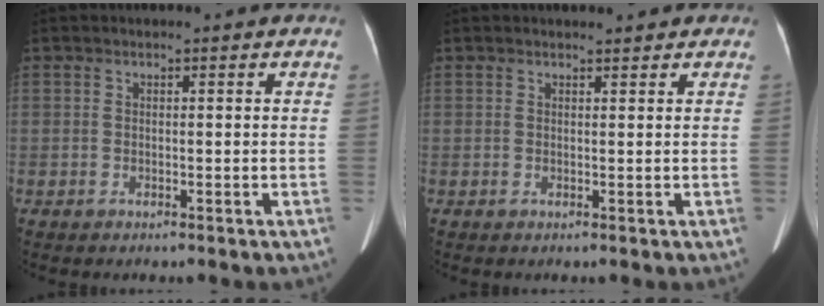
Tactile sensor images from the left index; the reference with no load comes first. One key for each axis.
{"total": 2.3, "fx": 2.0, "fy": 0.9, "fz": 0.8, "tx": -0.009, "ty": 0.008, "tz": 0.021}